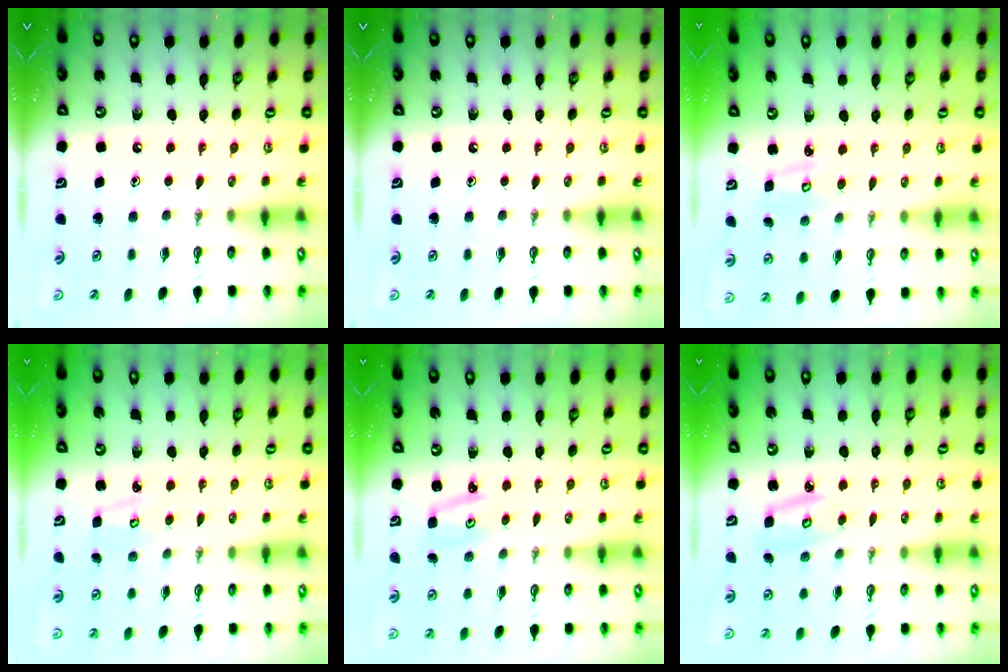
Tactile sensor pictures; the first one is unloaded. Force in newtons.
{"total": 0.0}
{"total": 4.0, "press": 4.0, "slide": 0.3}
{"total": 2.5, "press": 2.5, "slide": 0.3}
{"total": 2.7, "press": 2.7, "slide": 0.2}
{"total": 3.7, "press": 3.7, "slide": 0.3}